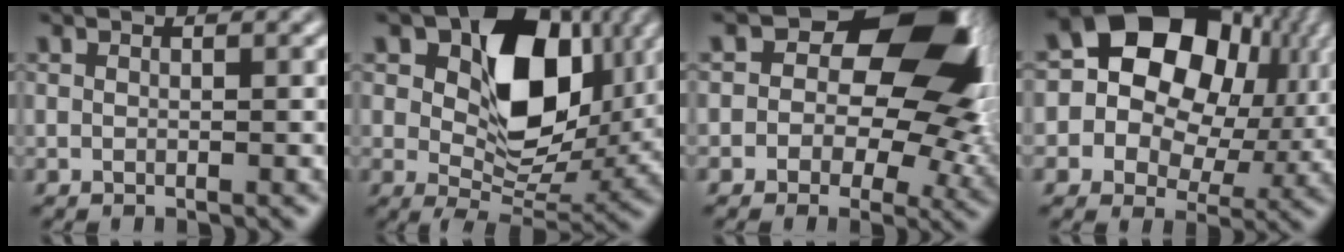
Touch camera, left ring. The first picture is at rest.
{"total": 10.5, "force": [2.9, 6.5, 7.7], "torque": [-0.118, -0.001, 0.047]}
{"total": 14.0, "force": [3.0, 9.2, 10.2], "torque": [-0.110, 0.008, 0.041]}
{"total": 16.1, "force": [3.5, 12.4, 9.7], "torque": [-0.155, 0.032, 0.052]}